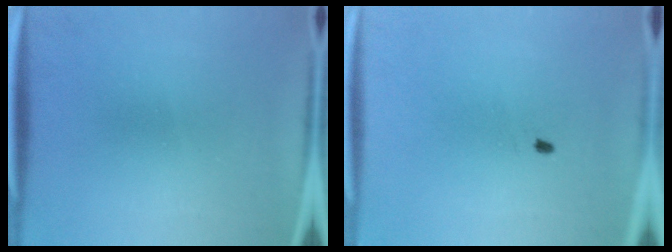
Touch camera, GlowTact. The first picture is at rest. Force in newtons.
{"total": 0.5}